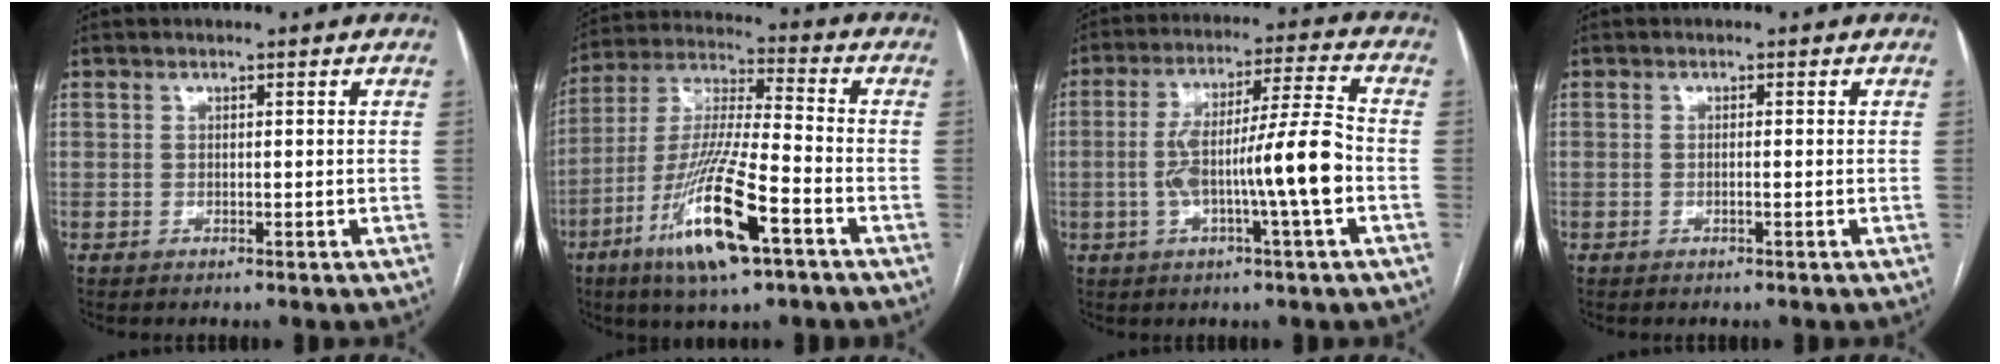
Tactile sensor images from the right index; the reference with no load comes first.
{"total": 16.6, "force": [-7.9, 2.0, 14.5], "torque": [-0.292, -0.020, -0.141]}
{"total": 12.7, "force": [-2.6, 0.1, 12.4], "torque": [-0.223, 0.014, -0.046]}
{"total": 0.6, "force": [-0.2, 0.0, 0.6], "torque": [-0.010, 0.001, -0.002]}